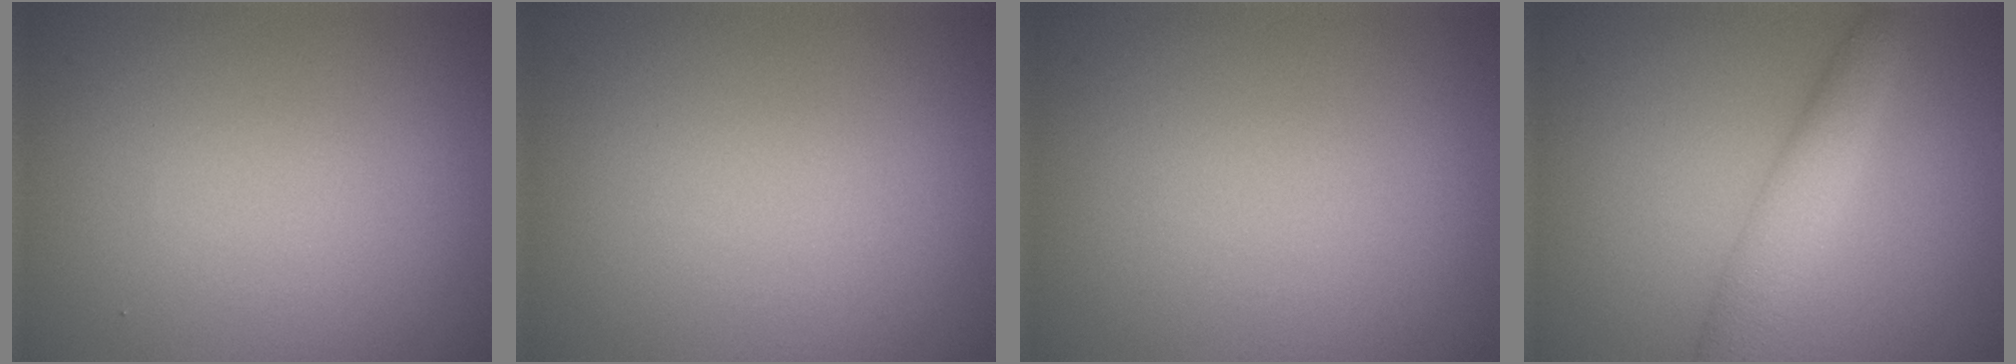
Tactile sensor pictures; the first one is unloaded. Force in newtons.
{"total": 0.0}
{"total": 0.0}
{"total": 3.3, "press": 3.3, "slide": 0.2}